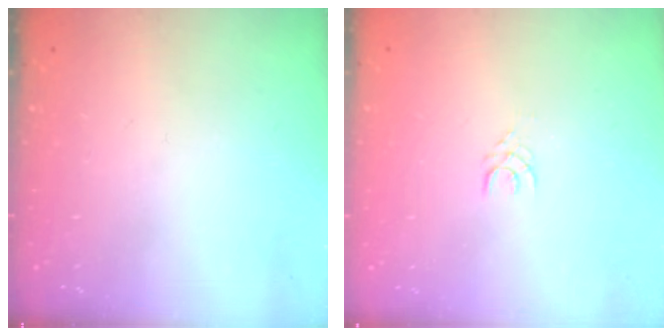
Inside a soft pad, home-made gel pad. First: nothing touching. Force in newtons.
{"total": 2.7, "press": 2.7, "slide": 0.2}